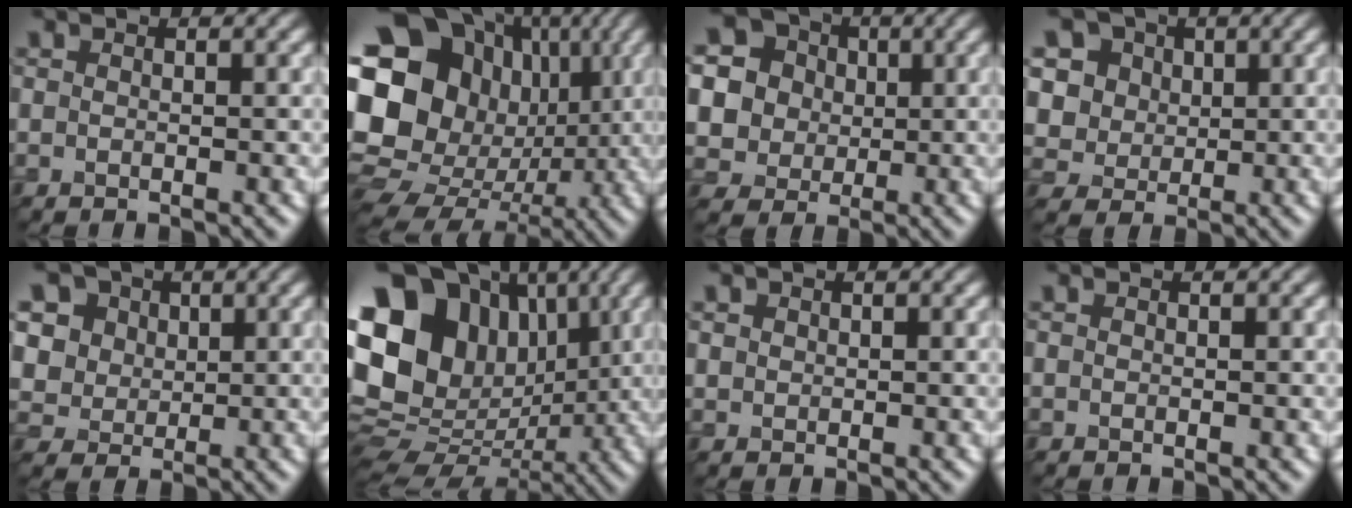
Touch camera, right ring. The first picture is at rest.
{"total": 22.2, "force": [2.4, 19.6, 10.1], "torque": [-0.221, 0.028, 0.018]}
{"total": 9.7, "force": [2.5, 8.7, 3.5], "torque": [-0.101, 0.025, 0.038]}
{"total": 8.7, "force": [3.7, 7.0, 3.6], "torque": [-0.081, 0.014, 0.049]}
{"total": 9.5, "force": [4.4, 7.4, 3.9], "torque": [-0.101, 0.017, 0.065]}
{"total": 20.0, "force": [4.7, 15.6, 11.5], "torque": [-0.240, 0.037, 0.077]}
{"total": 0.8, "force": [0.3, 0.7, 0.1], "torque": [-0.001, -0.004, 0.010]}
{"total": 0.0}